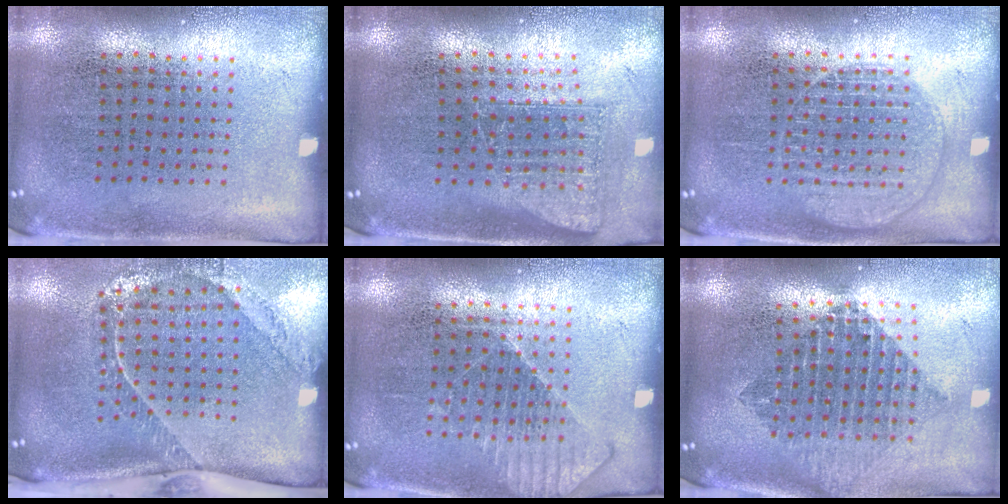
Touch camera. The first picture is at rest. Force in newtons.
{"total": 1.7, "press": 1.3, "slide": 1.2}
{"total": 2.6, "press": 2.6, "slide": 0.4}
{"total": 2.3, "press": 1.7, "slide": 1.5}
{"total": 1.2, "press": 1.2, "slide": 0.3}
{"total": 2.1, "press": 1.7, "slide": 1.2}